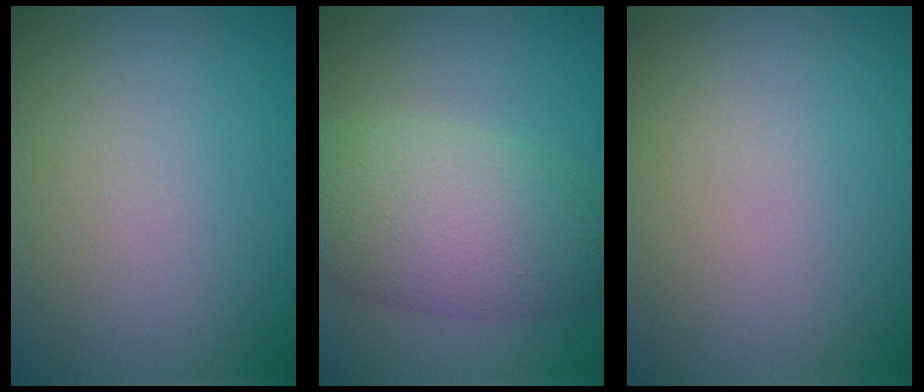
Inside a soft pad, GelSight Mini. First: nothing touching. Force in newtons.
{"total": 7.8, "press": 7.8, "slide": 0.1}
{"total": 0.0}